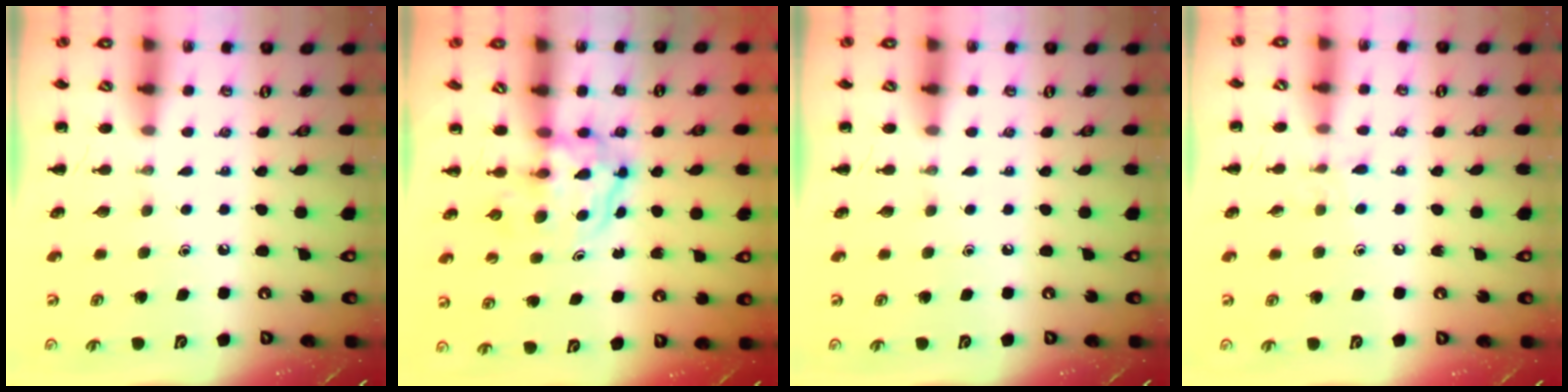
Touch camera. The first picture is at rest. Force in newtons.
{"total": 3.9, "press": 3.9, "slide": 0.4}
{"total": 0.0}
{"total": 5.4, "press": 4.9, "slide": 2.1}